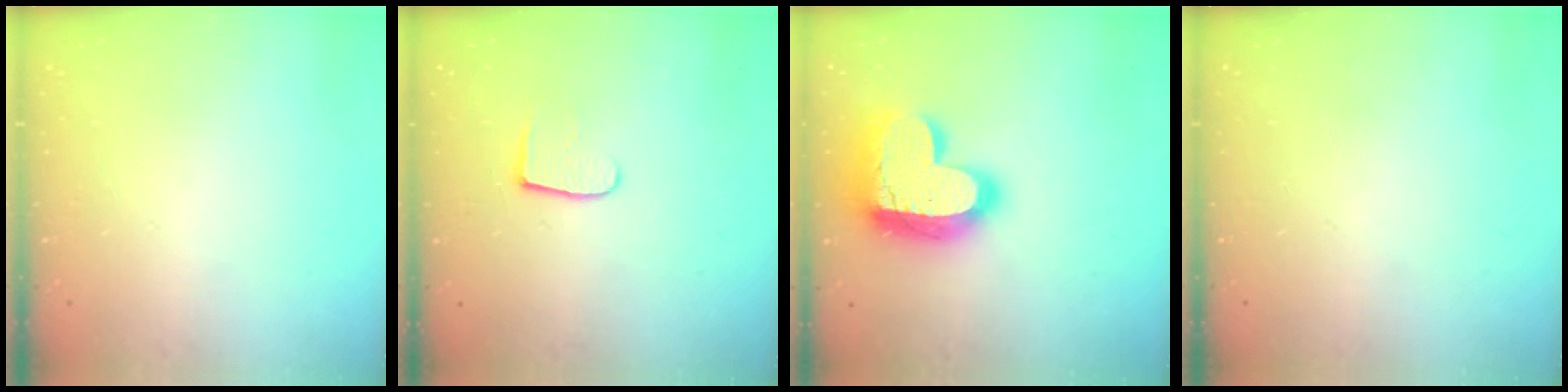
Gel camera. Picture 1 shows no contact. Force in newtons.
{"total": 6.6, "press": 6.6, "slide": 0.6}
{"total": 23.4, "press": 23.3, "slide": 1.7}
{"total": 0.0}